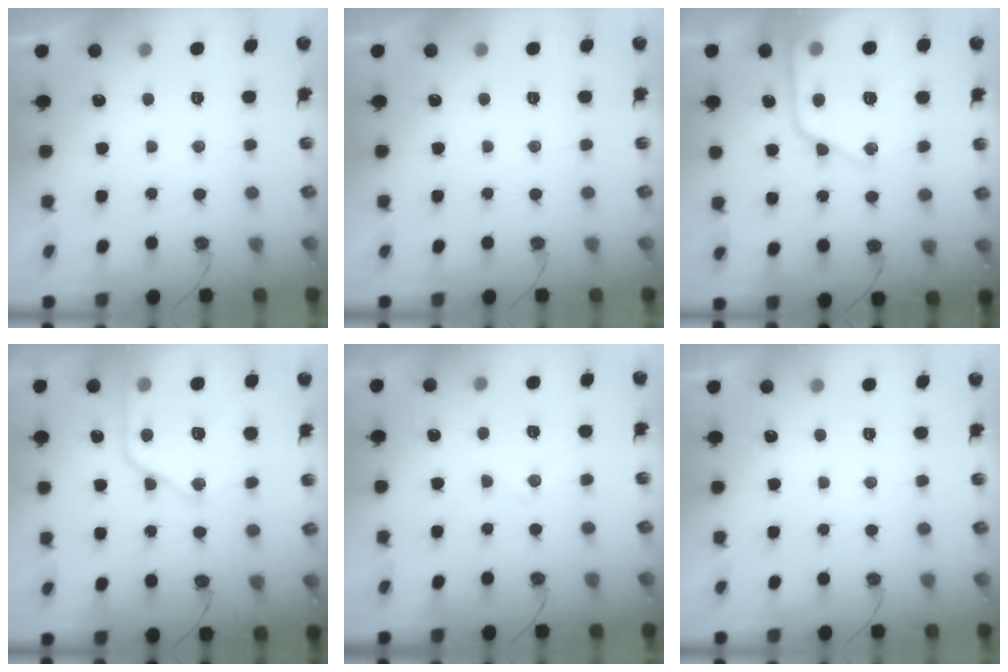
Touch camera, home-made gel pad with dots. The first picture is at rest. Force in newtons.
{"total": 0.0}
{"total": 19.0, "press": 19.0, "slide": 1.6}
{"total": 17.4, "press": 17.3, "slide": 1.6}
{"total": 6.8, "press": 6.7, "slide": 0.4}
{"total": 0.0}